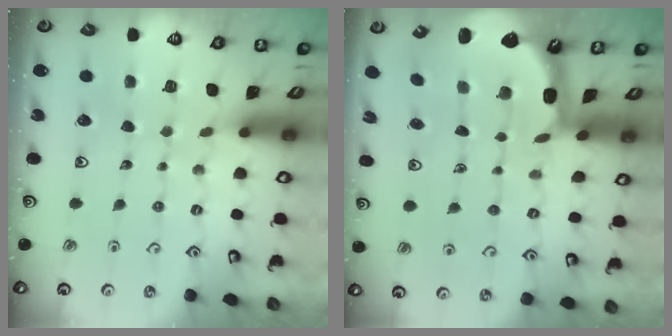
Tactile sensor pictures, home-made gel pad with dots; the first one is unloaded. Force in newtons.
{"total": 2.5, "press": 1.9, "slide": 1.6}